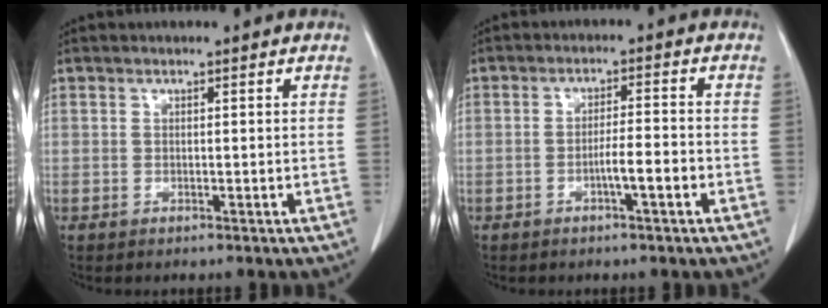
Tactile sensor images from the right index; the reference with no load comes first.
{"total": 3.9, "force": [-1.6, 0.1, 3.6], "torque": [-0.054, 0.004, -0.026]}